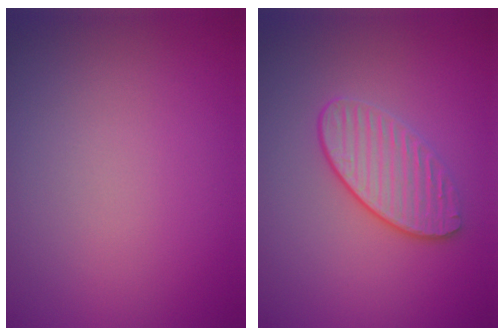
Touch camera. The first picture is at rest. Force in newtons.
{"total": 2.7, "press": 2.4, "slide": 1.2}